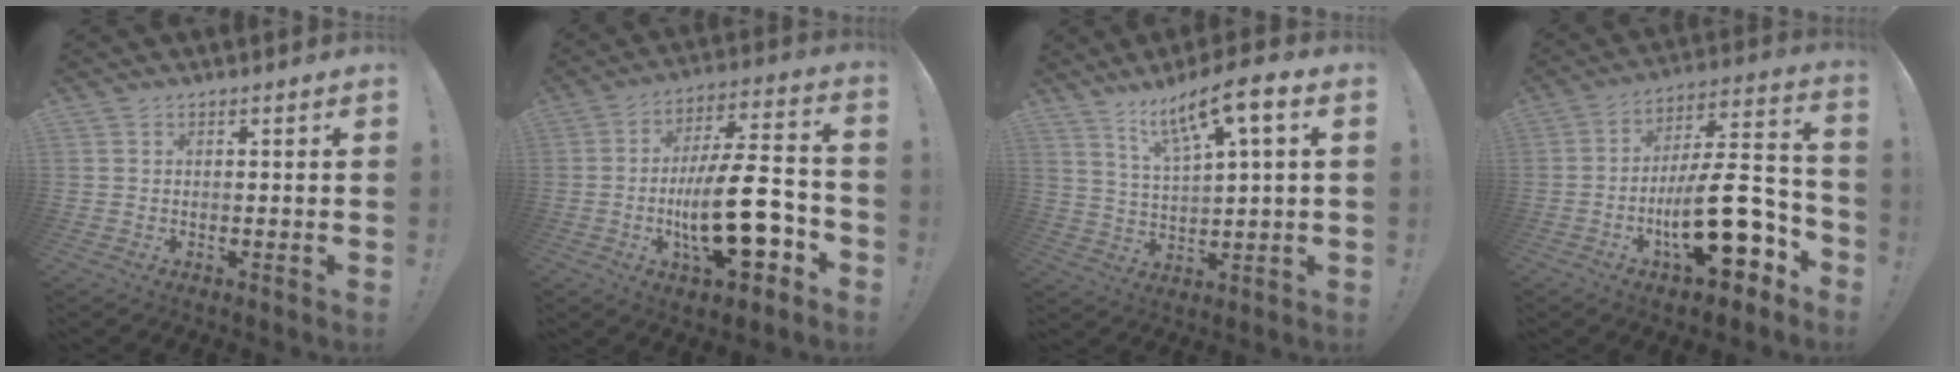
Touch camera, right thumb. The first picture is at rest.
{"total": 22.3, "force": [-5.7, 8.2, 20.0], "torque": [-0.344, 0.029, -0.089]}
{"total": 11.6, "force": [6.6, 2.1, 9.3], "torque": [-0.155, -0.030, 0.106]}
{"total": 23.3, "force": [-7.5, 9.5, 19.9], "torque": [-0.316, 0.047, -0.108]}